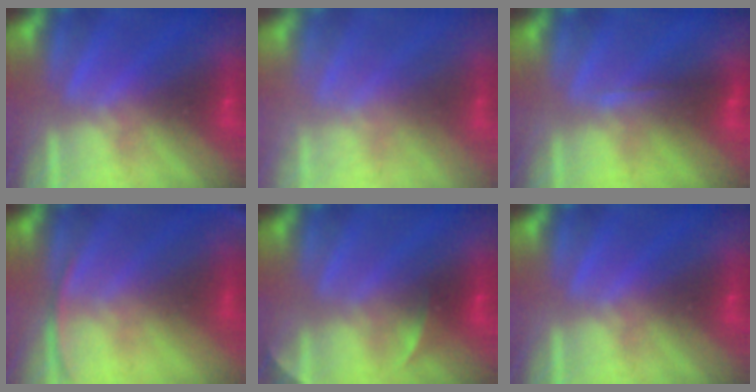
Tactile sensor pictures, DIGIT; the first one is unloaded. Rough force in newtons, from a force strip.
{"total": 2.2}
{"total": 1.8}
{"total": 2.2}
{"total": 2.3}
{"total": 0.0}